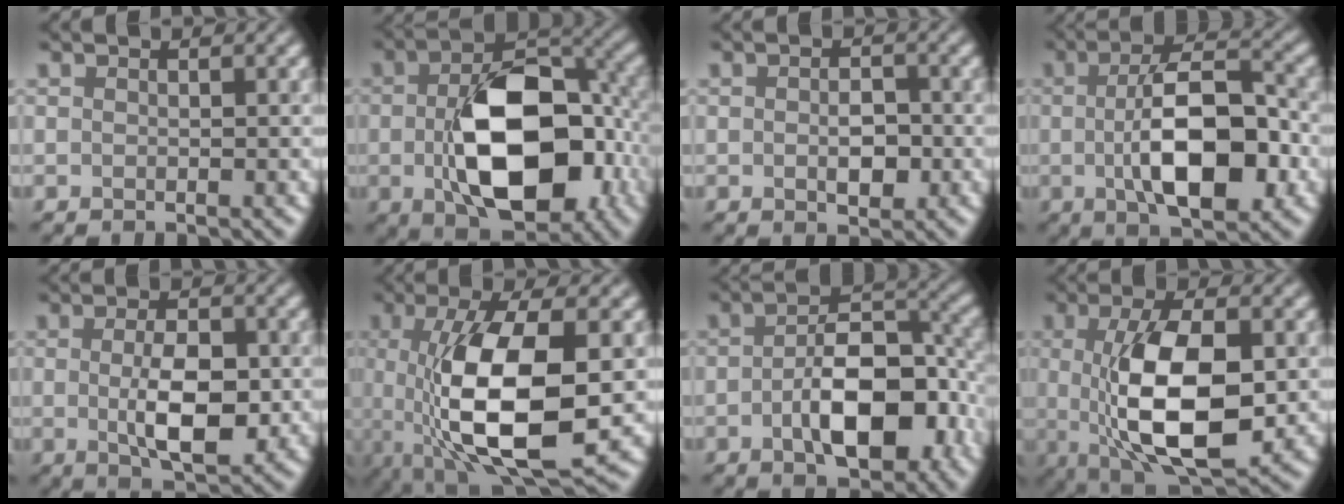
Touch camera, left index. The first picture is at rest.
{"total": 12.8, "force": [-2.0, 7.4, 10.3], "torque": [-0.163, -0.012, -0.025]}
{"total": 2.7, "force": [-0.4, 1.5, 2.1], "torque": [-0.035, -0.003, -0.006]}
{"total": 9.3, "force": [-1.1, 3.9, 8.4], "torque": [-0.140, 0.001, -0.019]}
{"total": 5.6, "force": [-0.3, 2.5, 5.0], "torque": [-0.090, -0.006, -0.003]}
{"total": 11.1, "force": [-0.8, 3.8, 10.4], "torque": [-0.193, -0.012, -0.011]}
{"total": 8.8, "force": [-2.5, 4.3, 7.2], "torque": [-0.107, 0.007, -0.043]}
{"total": 10.3, "force": [-0.3, 4.2, 9.4], "torque": [-0.169, -0.006, -0.001]}